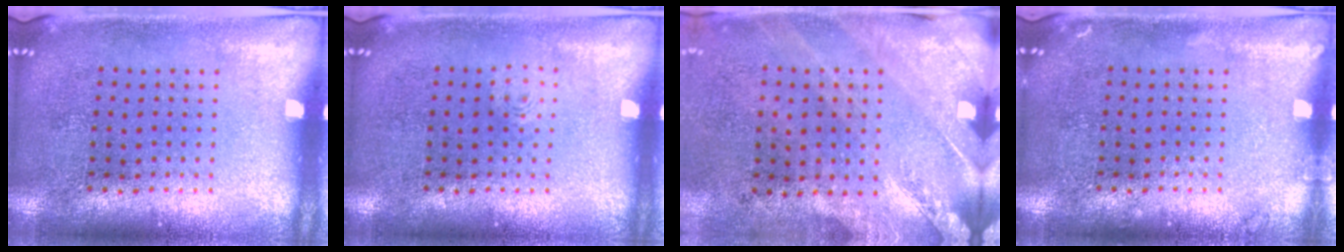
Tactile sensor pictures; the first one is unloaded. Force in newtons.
{"total": 0.7, "press": 0.6, "slide": 0.2}
{"total": 2.5, "press": 2.0, "slide": 1.4}
{"total": 0.7, "press": 0.7, "slide": 0.1}